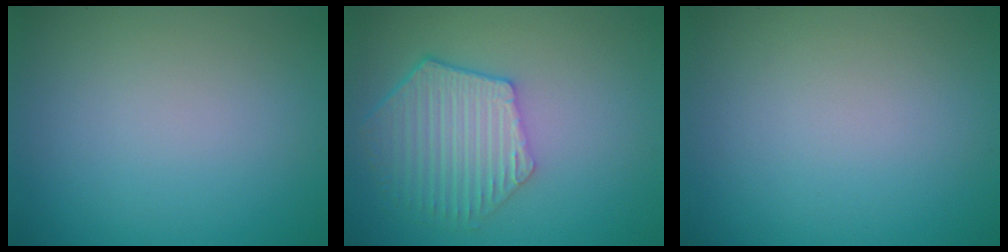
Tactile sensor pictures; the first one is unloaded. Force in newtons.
{"total": 5.7, "press": 4.6, "slide": 3.4}
{"total": 0.0}